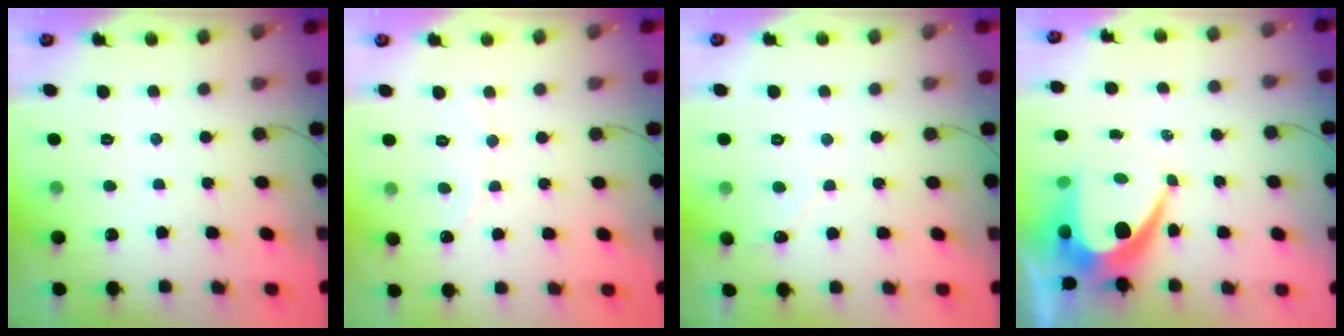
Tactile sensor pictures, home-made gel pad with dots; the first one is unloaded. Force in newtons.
{"total": 2.6, "press": 2.6, "slide": 0.2}
{"total": 2.7, "press": 2.7, "slide": 0.3}
{"total": 11.0, "press": 11.0, "slide": 0.8}